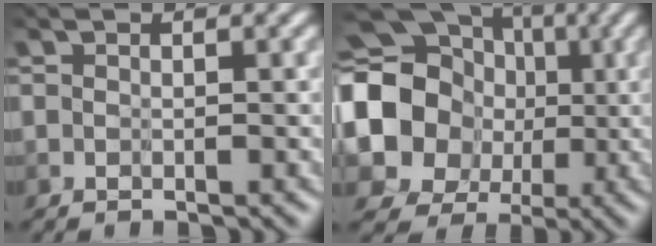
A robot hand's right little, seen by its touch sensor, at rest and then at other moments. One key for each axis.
{"total": 15.8, "fx": 2.1, "fy": 14.3, "fz": 6.3, "tx": -0.177, "ty": 0.012, "tz": 0.004}